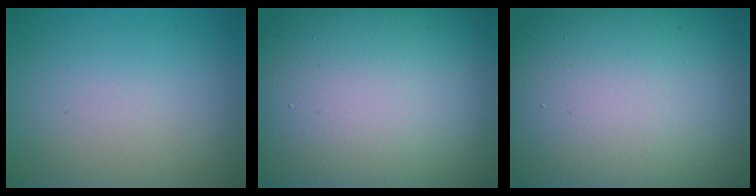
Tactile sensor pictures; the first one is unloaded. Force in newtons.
{"total": 21.9, "press": 21.9, "slide": 0.7}
{"total": 21.9, "press": 21.9, "slide": 0.7}